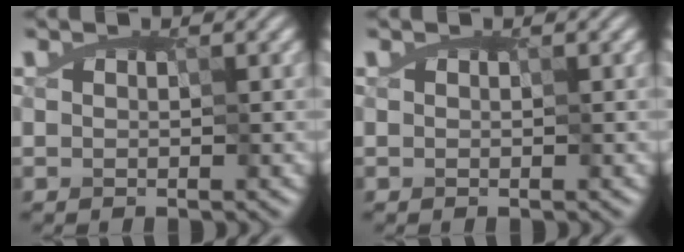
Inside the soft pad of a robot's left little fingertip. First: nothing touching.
{"total": 0.0}